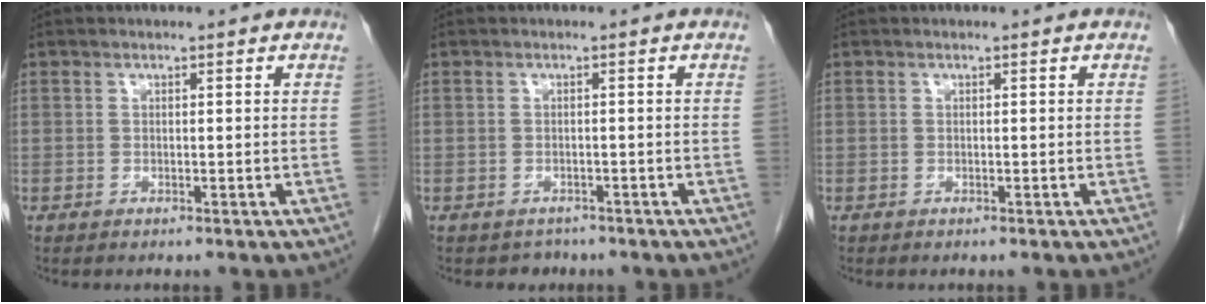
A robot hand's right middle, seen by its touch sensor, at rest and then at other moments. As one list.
[{"total": 2.0, "force": [-1.6, 1.2, -0.2], "torque": [-0.005, 0.002, -0.025]}, {"total": 0.0}]